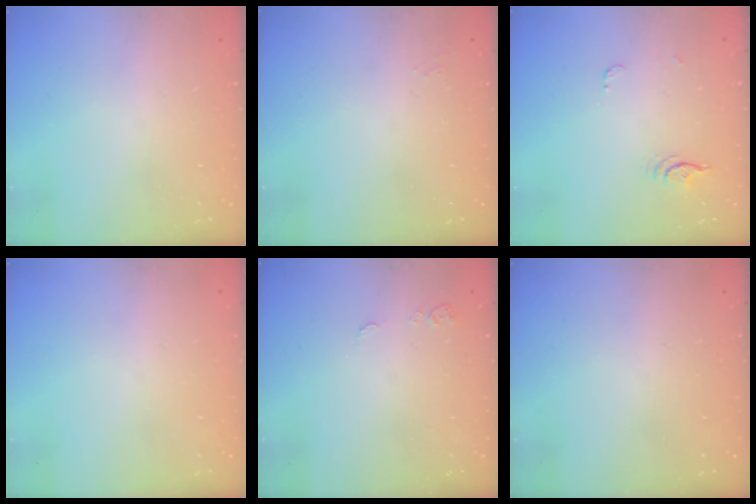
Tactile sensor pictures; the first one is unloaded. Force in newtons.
{"total": 5.1, "press": 5.1, "slide": 0.5}
{"total": 3.9, "press": 3.5, "slide": 1.7}
{"total": 0.0}
{"total": 5.3, "press": 5.2, "slide": 0.5}
{"total": 0.0}